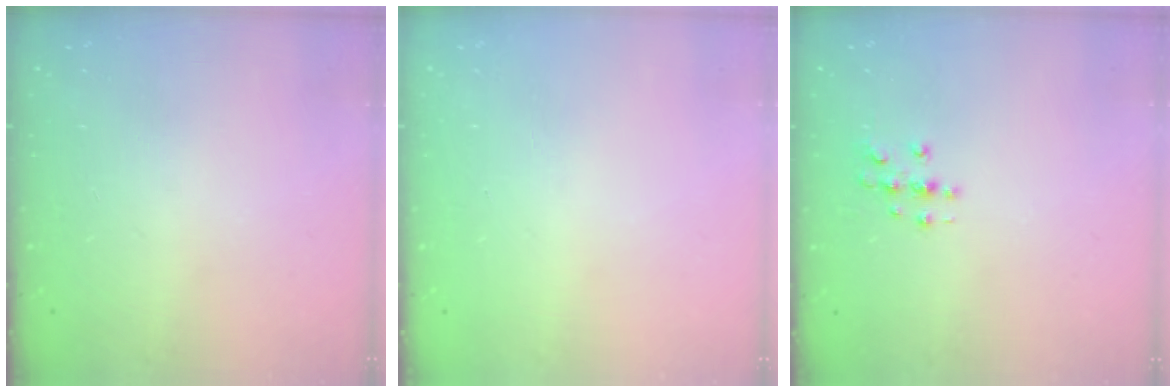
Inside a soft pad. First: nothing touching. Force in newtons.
{"total": 0.0}
{"total": 3.6, "press": 3.6, "slide": 0.5}